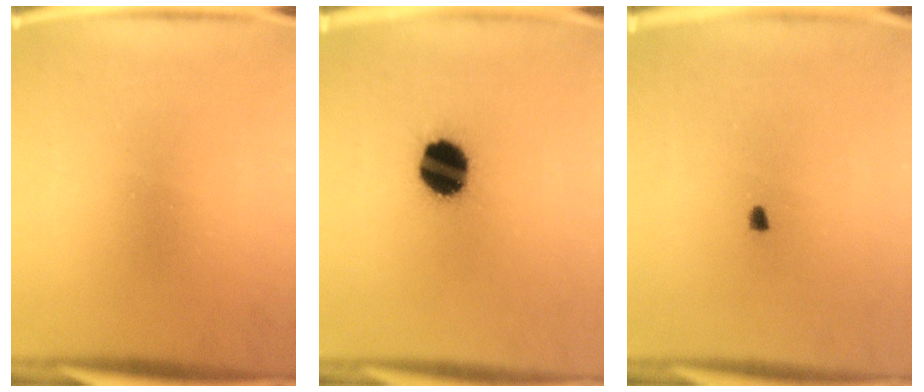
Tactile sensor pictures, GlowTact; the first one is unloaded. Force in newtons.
{"total": 13.3}
{"total": 1.0}